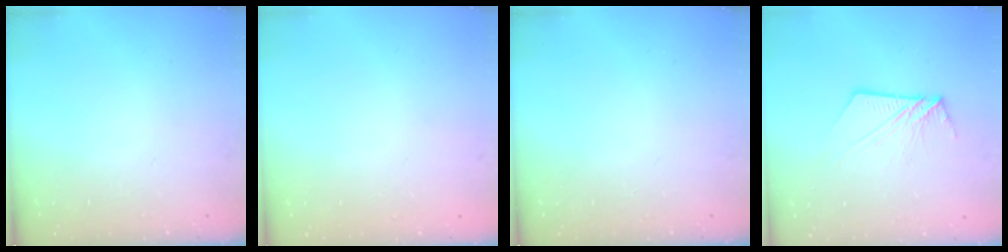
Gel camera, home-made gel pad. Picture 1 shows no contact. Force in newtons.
{"total": 0.0}
{"total": 0.0}
{"total": 8.0, "press": 8.0, "slide": 0.2}